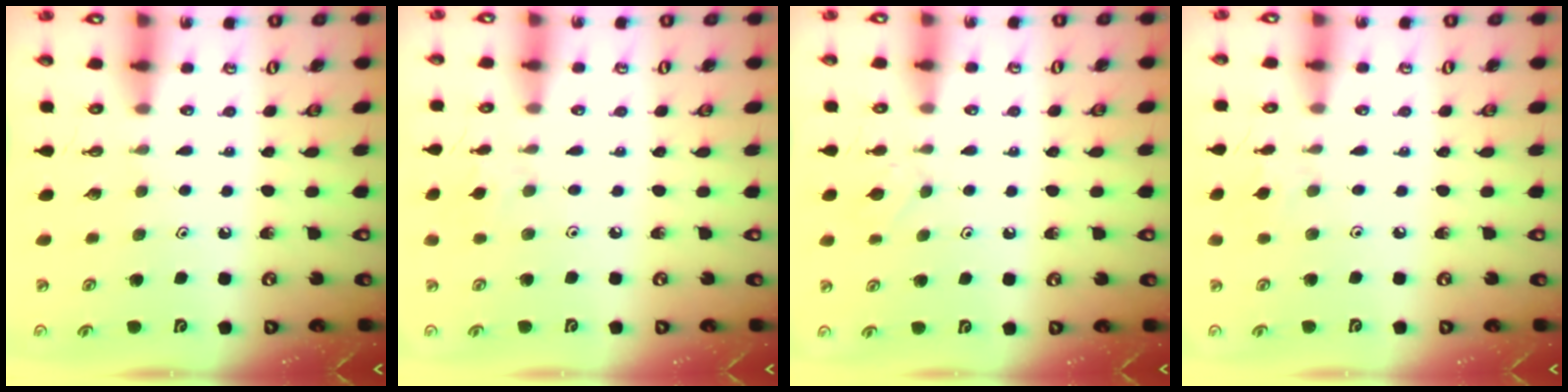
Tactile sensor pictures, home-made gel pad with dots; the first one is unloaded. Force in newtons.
{"total": 2.9, "press": 2.8, "slide": 0.6}
{"total": 2.2, "press": 2.1, "slide": 0.6}
{"total": 2.9, "press": 2.8, "slide": 0.6}